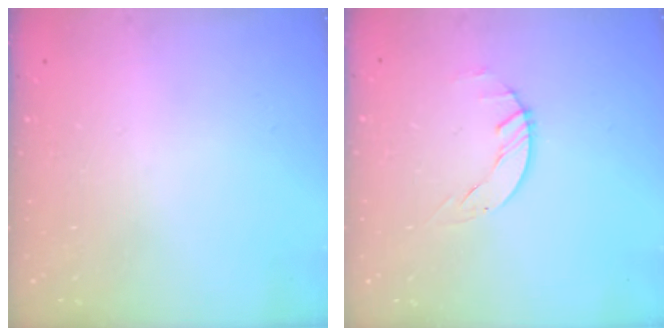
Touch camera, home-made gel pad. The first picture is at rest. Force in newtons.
{"total": 1.5, "press": 1.4, "slide": 0.3}